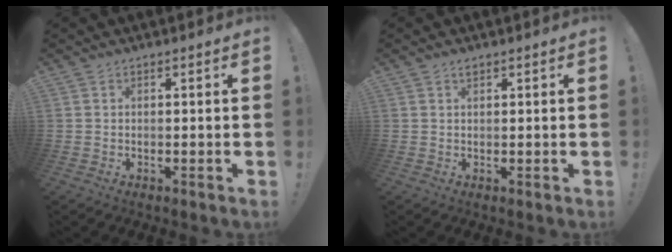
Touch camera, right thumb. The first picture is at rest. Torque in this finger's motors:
{"motor_torque": [0.00, 0.10, 0.01, -0.08, 0.03]}